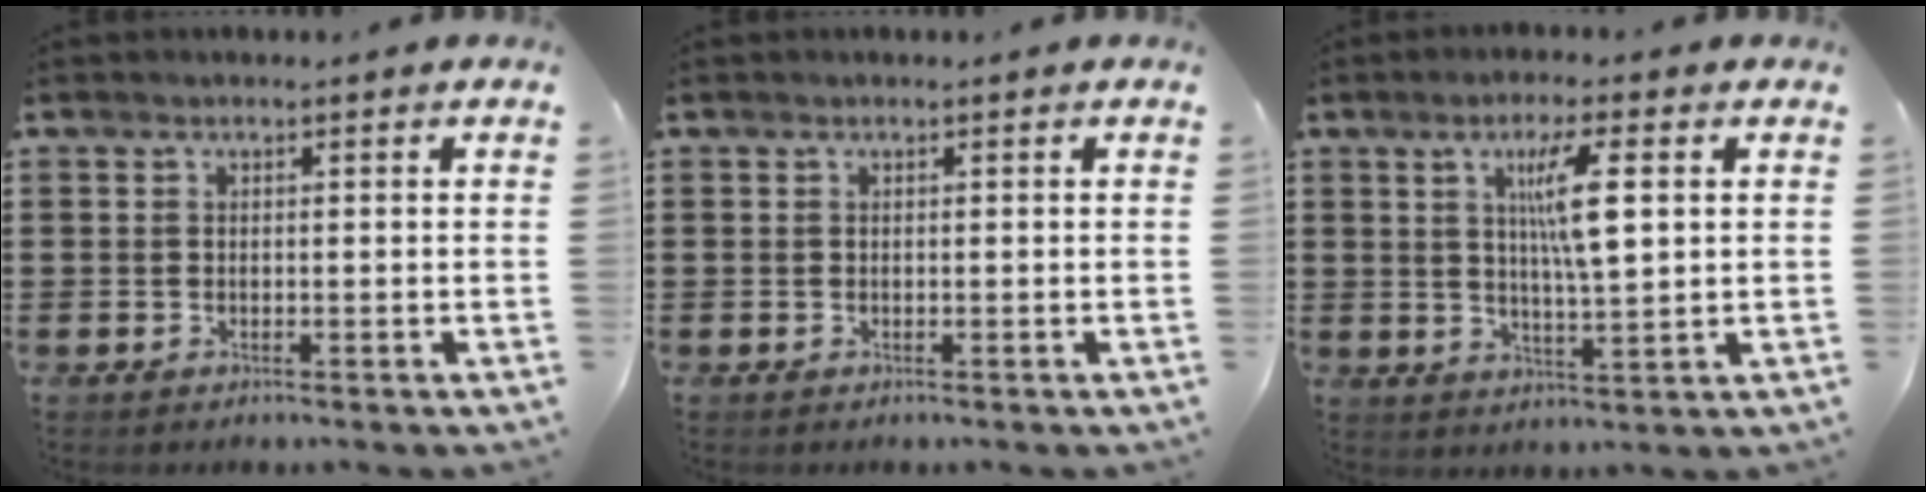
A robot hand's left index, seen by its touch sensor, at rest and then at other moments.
{"total": 0.0}
{"total": 7.5, "force": [2.4, 1.4, 7.0], "torque": [-0.126, 0.001, 0.032]}